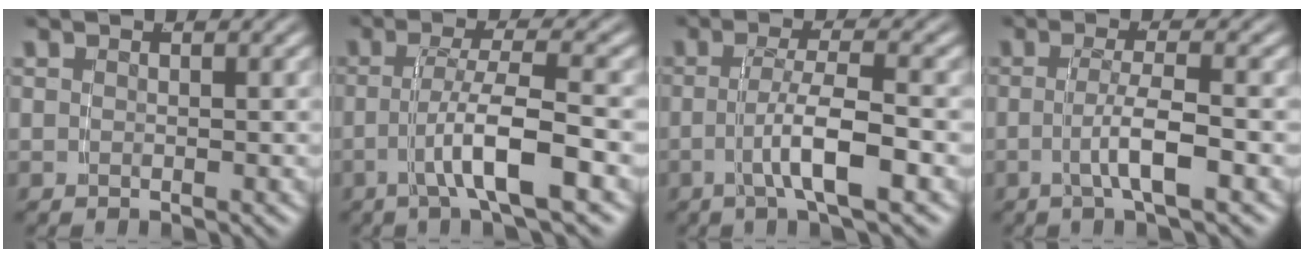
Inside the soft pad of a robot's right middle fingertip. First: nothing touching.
{"total": 4.9, "force": [-1.7, 0.2, 4.5], "torque": [-0.079, -0.002, -0.028]}
{"total": 4.2, "force": [-1.3, 0.1, 4.0], "torque": [-0.067, -0.002, -0.019]}
{"total": 3.3, "force": [-1.2, -0.3, 3.0], "torque": [-0.050, -0.003, -0.017]}